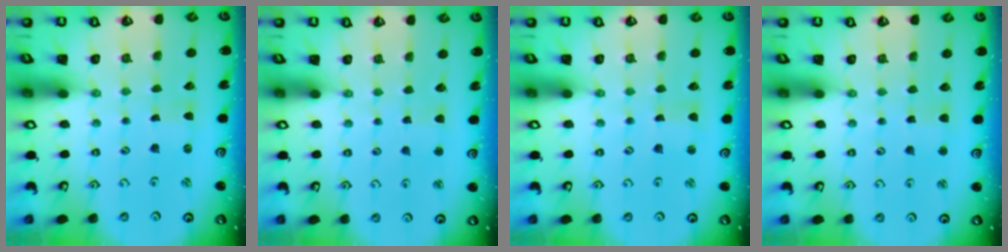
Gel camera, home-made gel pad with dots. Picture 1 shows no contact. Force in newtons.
{"total": 2.1, "press": 2.0, "slide": 0.3}
{"total": 0.8, "press": 0.8, "slide": 0.1}
{"total": 2.8, "press": 2.8, "slide": 0.3}